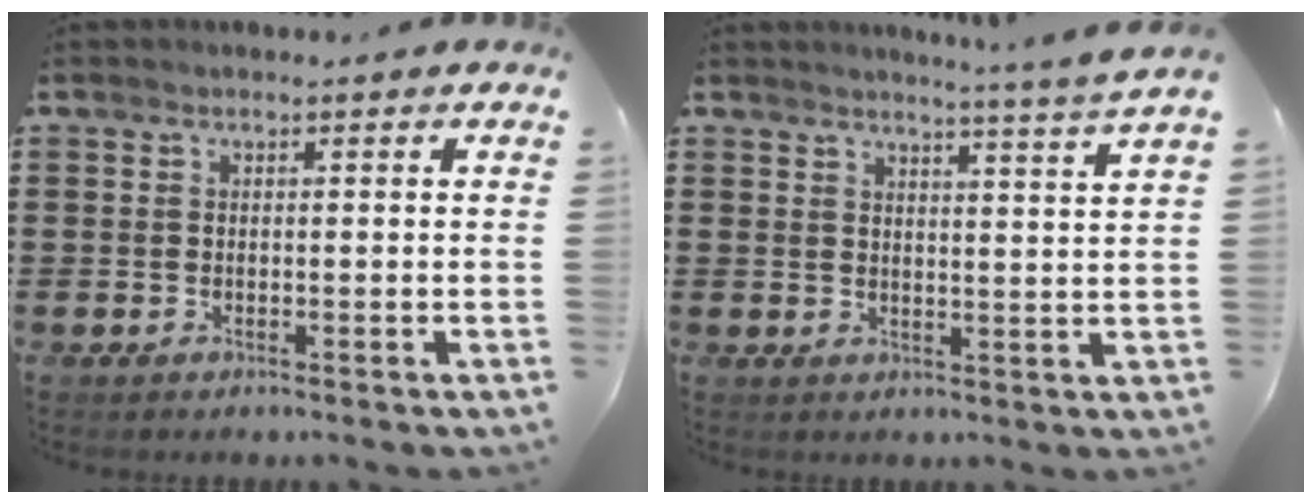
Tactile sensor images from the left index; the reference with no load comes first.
{"total": 3.5, "force": [3.2, -1.2, 0.8], "torque": [-0.019, -0.026, 0.051]}